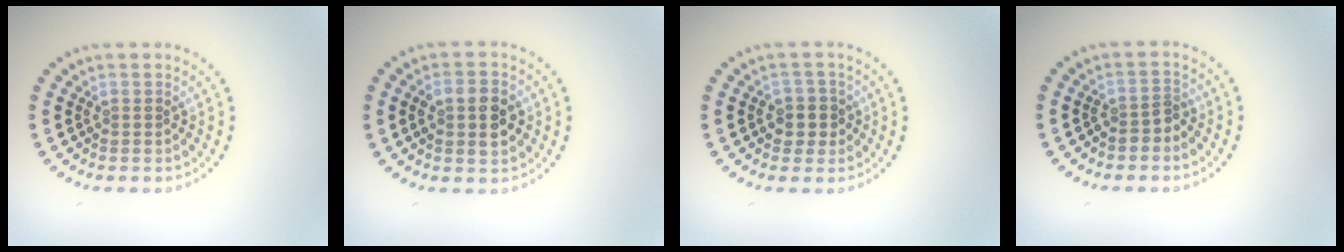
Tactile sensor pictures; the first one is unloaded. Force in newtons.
{"total": 3.7, "press": 3.7, "slide": 0.3}
{"total": 2.3, "press": 2.1, "slide": 1.0}
{"total": 1.4, "press": 1.0, "slide": 0.9}